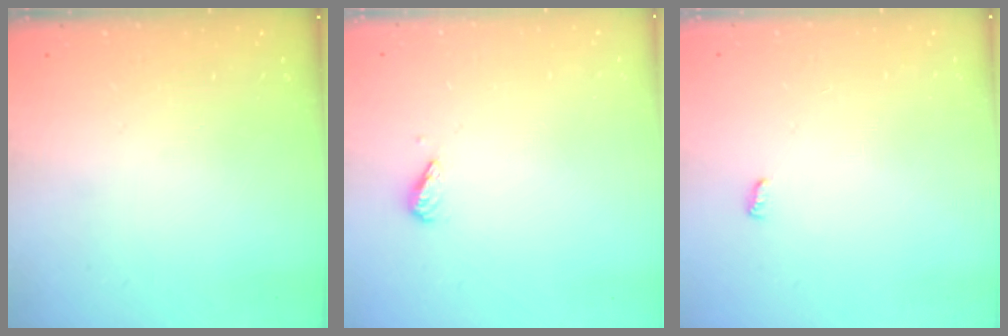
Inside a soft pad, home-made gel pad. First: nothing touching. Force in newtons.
{"total": 3.0, "press": 2.9, "slide": 0.6}
{"total": 3.5, "press": 3.5, "slide": 0.3}